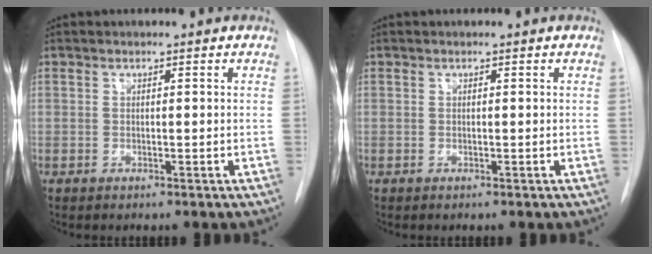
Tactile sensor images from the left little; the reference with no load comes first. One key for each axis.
{"total": 0.0}